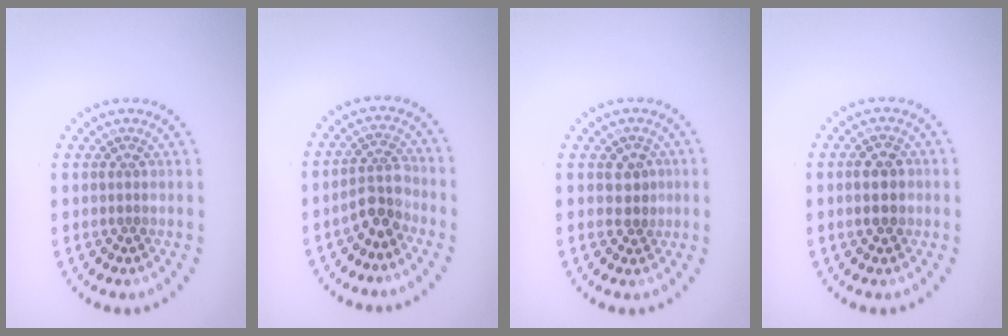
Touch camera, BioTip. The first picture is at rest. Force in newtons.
{"total": 2.7, "press": 2.4, "slide": 1.3}
{"total": 1.9, "press": 1.8, "slide": 0.7}
{"total": 2.4, "press": 2.4, "slide": 0.0}